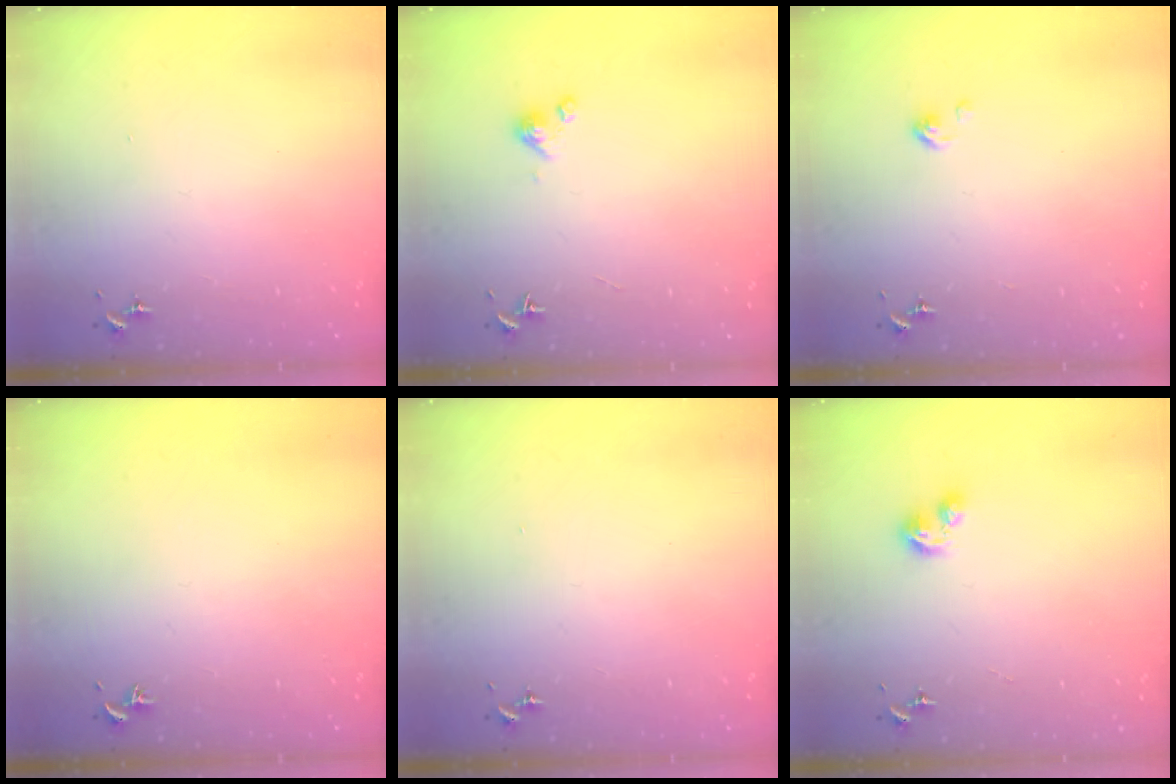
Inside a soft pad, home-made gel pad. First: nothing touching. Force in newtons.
{"total": 3.3, "press": 3.3, "slide": 0.3}
{"total": 3.0, "press": 3.0, "slide": 0.3}
{"total": 0.0}
{"total": 0.0}
{"total": 2.6, "press": 2.6, "slide": 0.3}